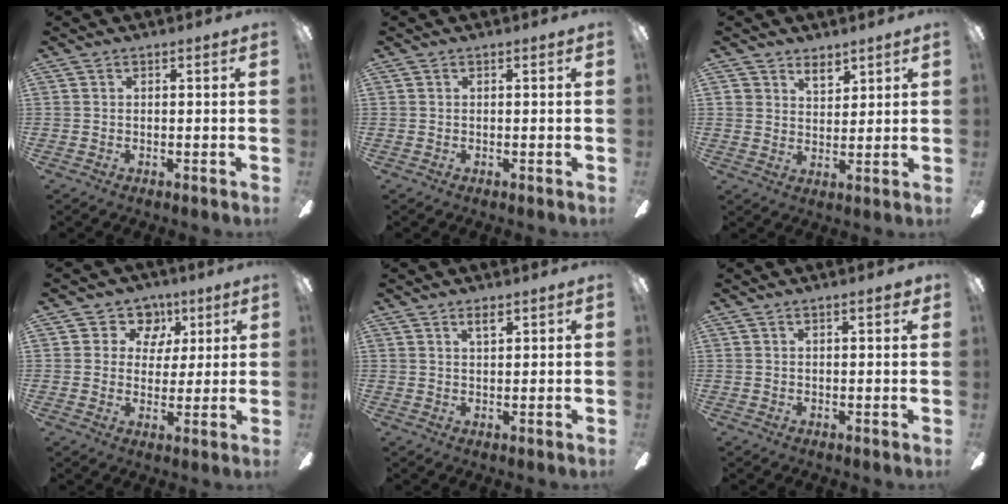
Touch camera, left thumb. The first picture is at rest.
{"total": 0.0}
{"total": 6.5, "force": [5.0, 4.1, 0.7], "torque": [-0.013, -0.024, 0.093]}
{"total": 8.2, "force": [4.0, 6.8, 2.3], "torque": [-0.035, -0.019, 0.071]}
{"total": 2.7, "force": [2.0, 0.8, 1.6], "torque": [-0.028, -0.003, 0.034]}
{"total": 2.6, "force": [1.5, 0.5, 2.1], "torque": [-0.029, -0.002, 0.020]}